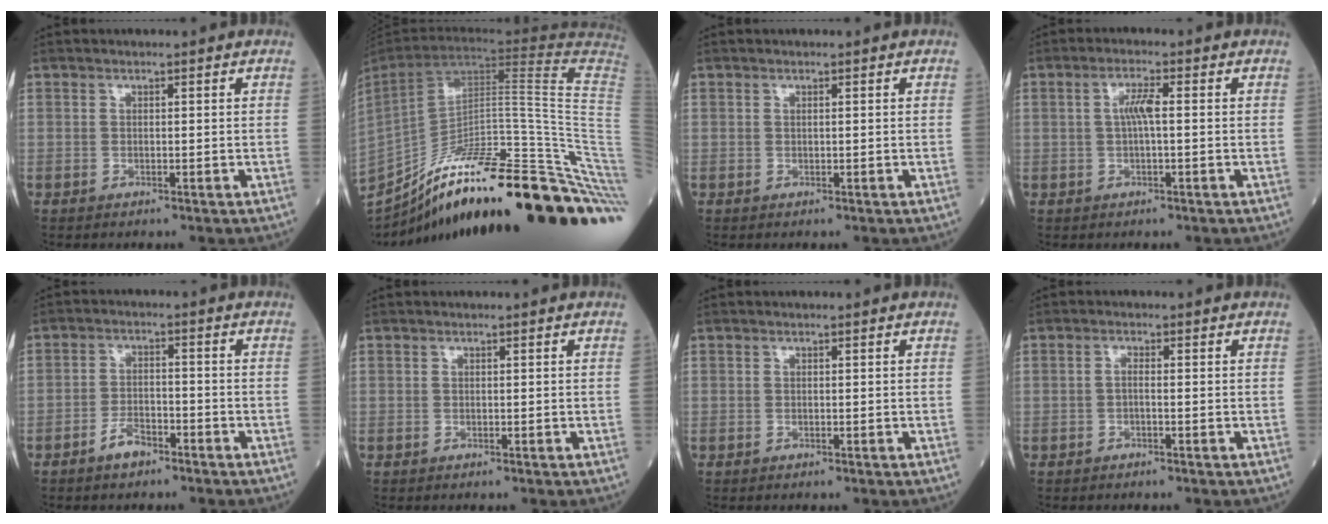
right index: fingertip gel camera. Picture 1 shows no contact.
{"total": 37.9, "force": [-25.3, 2.1, 28.1], "torque": [-0.313, -0.033, -0.369]}
{"total": 0.0}
{"total": 3.1, "force": [0.1, 0.3, 3.1], "torque": [-0.062, 0.005, 0.002]}
{"total": 3.7, "force": [-2.7, 1.5, 2.0], "torque": [-0.037, 0.004, -0.050]}
{"total": 0.0}
{"total": 0.0}
{"total": 1.1, "force": [-0.4, 0.2, 0.9], "torque": [-0.018, 0.004, -0.011]}